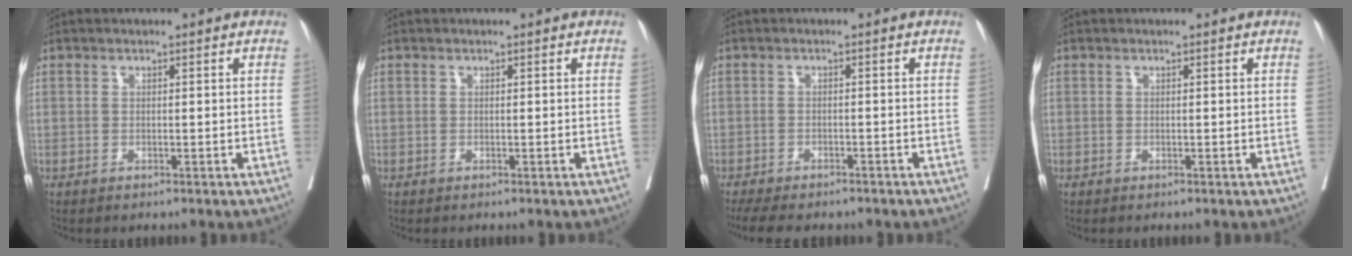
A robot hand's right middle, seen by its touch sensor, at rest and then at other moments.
{"total": 0.0}
{"total": 9.2, "force": [-7.7, 2.7, 4.3], "torque": [-0.064, -0.005, -0.104]}
{"total": 0.0}